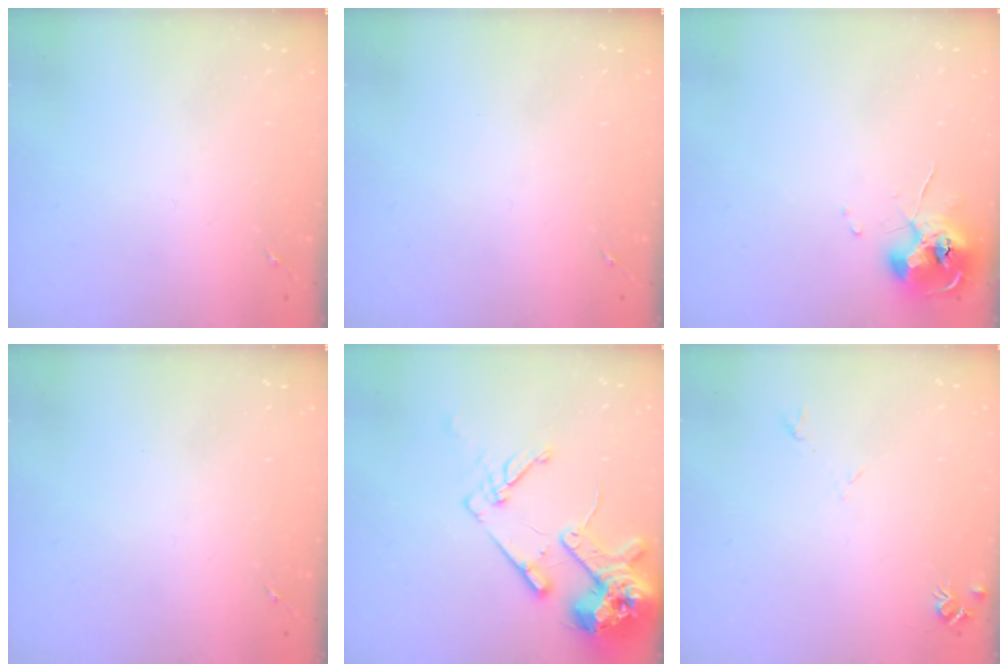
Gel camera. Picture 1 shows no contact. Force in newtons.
{"total": 0.0}
{"total": 10.1, "press": 9.9, "slide": 1.5}
{"total": 0.0}
{"total": 17.0, "press": 16.8, "slide": 2.4}
{"total": 5.5, "press": 5.5, "slide": 0.7}